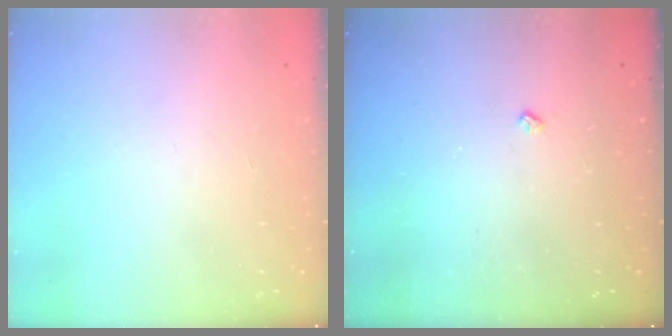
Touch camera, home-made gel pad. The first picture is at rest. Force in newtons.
{"total": 2.2, "press": 2.1, "slide": 0.4}